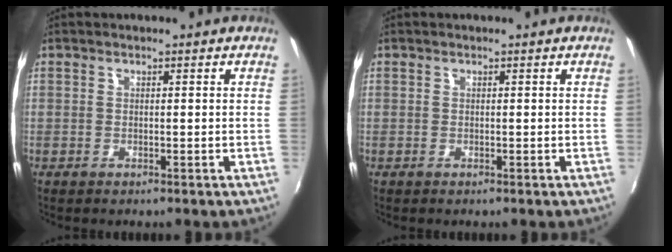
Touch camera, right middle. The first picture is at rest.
{"total": 0.0}